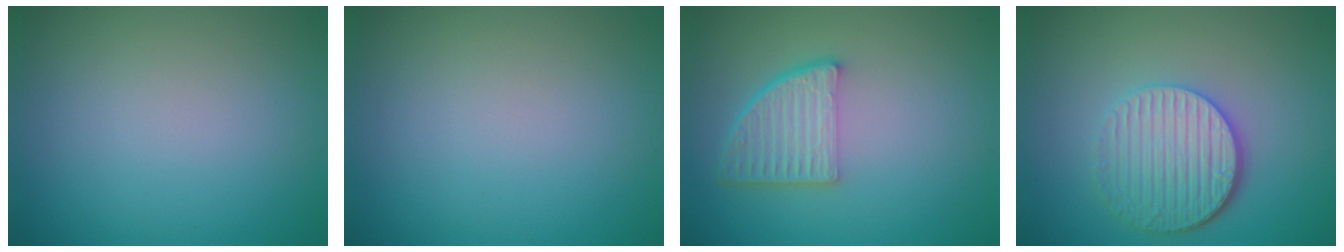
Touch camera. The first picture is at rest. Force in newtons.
{"total": 0.0}
{"total": 4.8, "press": 3.5, "slide": 3.3}
{"total": 4.8, "press": 3.9, "slide": 2.8}